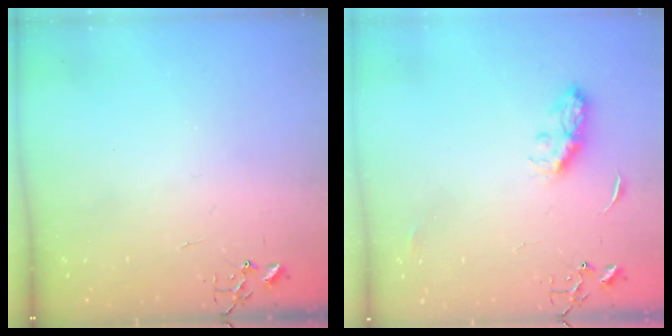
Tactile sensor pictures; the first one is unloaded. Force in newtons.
{"total": 7.2, "press": 7.2, "slide": 0.3}